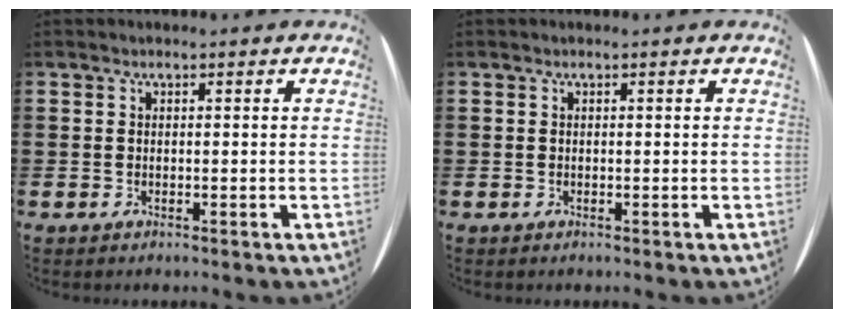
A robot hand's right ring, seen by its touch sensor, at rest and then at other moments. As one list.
[{"total": 0.0}]